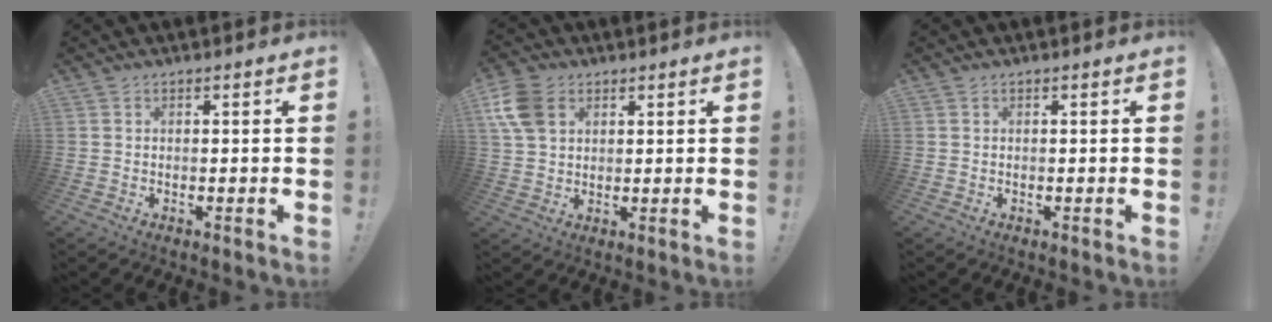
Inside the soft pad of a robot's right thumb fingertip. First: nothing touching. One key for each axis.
{"total": 10.2, "fx": 3.8, "fy": 7.3, "fz": 6.0, "tx": -0.111, "ty": 0.001, "tz": 0.077}
{"total": 0.0}